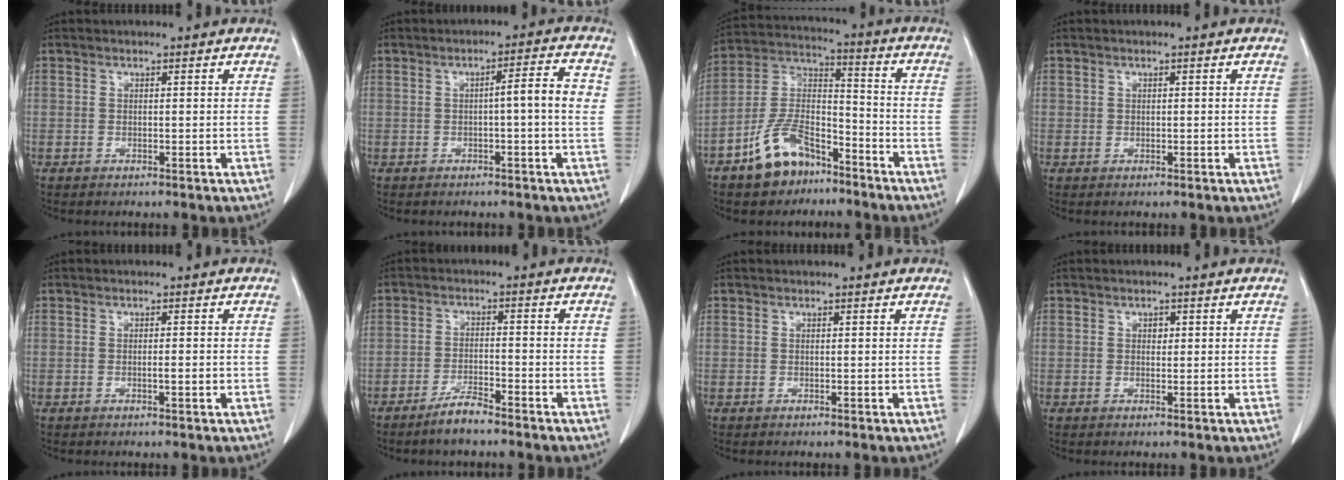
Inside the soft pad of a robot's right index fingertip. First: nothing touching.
{"total": 4.6, "force": [-0.2, -0.2, 4.6], "torque": [-0.066, 0.010, -0.005]}
{"total": 11.6, "force": [-7.8, 5.6, 6.5], "torque": [-0.143, 0.015, -0.147]}
{"total": 0.5, "force": [0.1, 0.5, 0.1], "torque": [0.004, 0.003, 0.003]}
{"total": 1.2, "force": [-0.4, 0.2, 1.1], "torque": [-0.022, 0.001, -0.004]}
{"total": 4.3, "force": [-3.6, 0.6, 2.4], "torque": [-0.047, -0.002, -0.068]}
{"total": 0.0}
{"total": 0.9, "force": [0.3, 0.7, 0.5], "torque": [-0.006, 0.001, 0.003]}